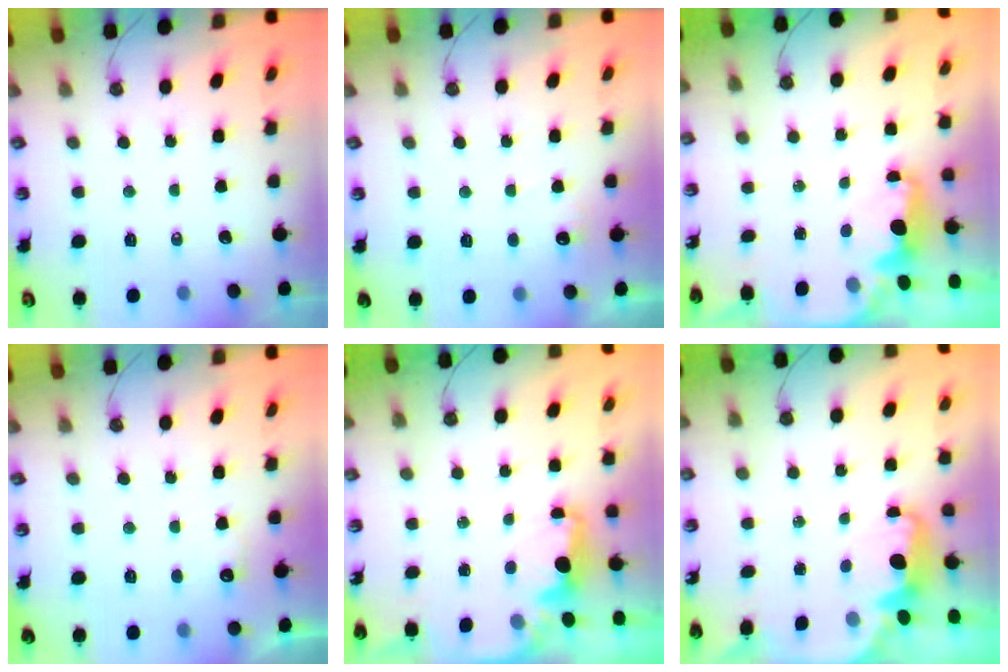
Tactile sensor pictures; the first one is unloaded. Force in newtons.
{"total": 5.8, "press": 5.7, "slide": 1.2}
{"total": 2.1, "press": 2.1, "slide": 0.5}
{"total": 5.8, "press": 5.7, "slide": 1.2}
{"total": 2.2, "press": 2.1, "slide": 0.6}
{"total": 2.6, "press": 2.6, "slide": 0.6}